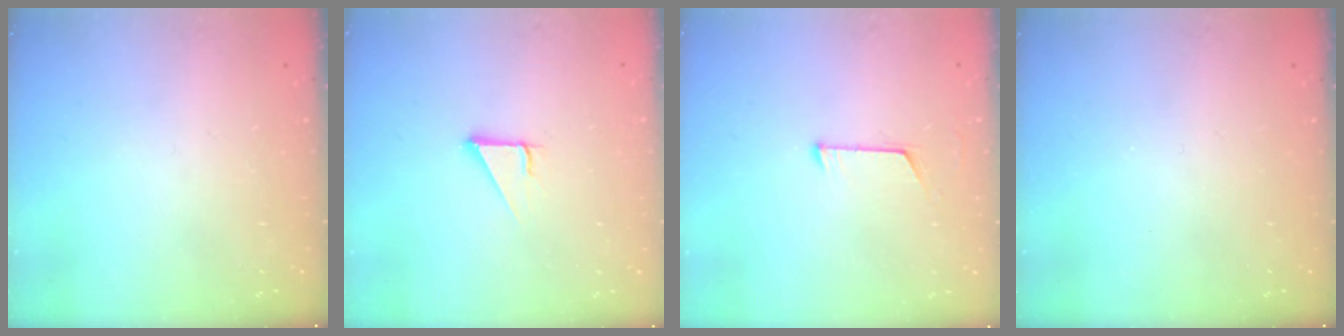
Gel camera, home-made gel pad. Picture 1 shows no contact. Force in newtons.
{"total": 2.8, "press": 2.8, "slide": 0.0}
{"total": 4.7, "press": 4.7, "slide": 0.5}
{"total": 0.0}